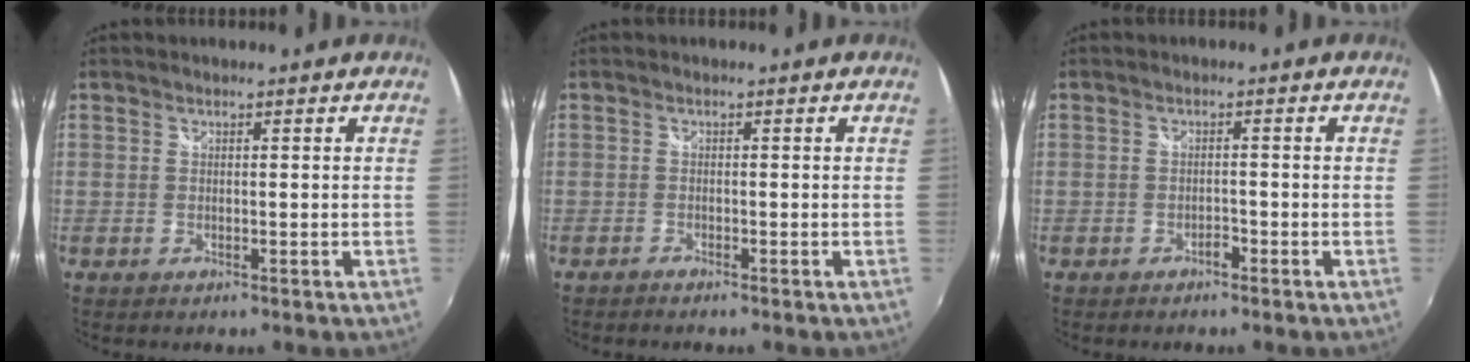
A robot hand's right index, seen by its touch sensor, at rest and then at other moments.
{"total": 1.0, "force": [-1.0, 0.2, 0.2], "torque": [-0.009, -0.004, -0.020]}
{"total": 1.3, "force": [-1.0, 0.5, 0.5], "torque": [-0.009, 0.001, -0.018]}